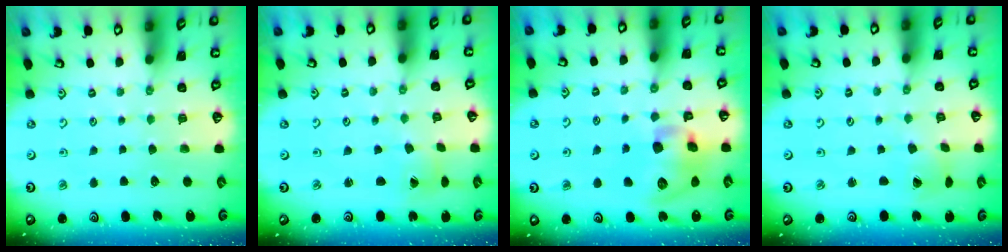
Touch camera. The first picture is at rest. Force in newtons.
{"total": 0.5, "press": 0.5, "slide": 0.1}
{"total": 12.9, "press": 12.7, "slide": 2.0}
{"total": 1.2, "press": 1.2, "slide": 0.2}